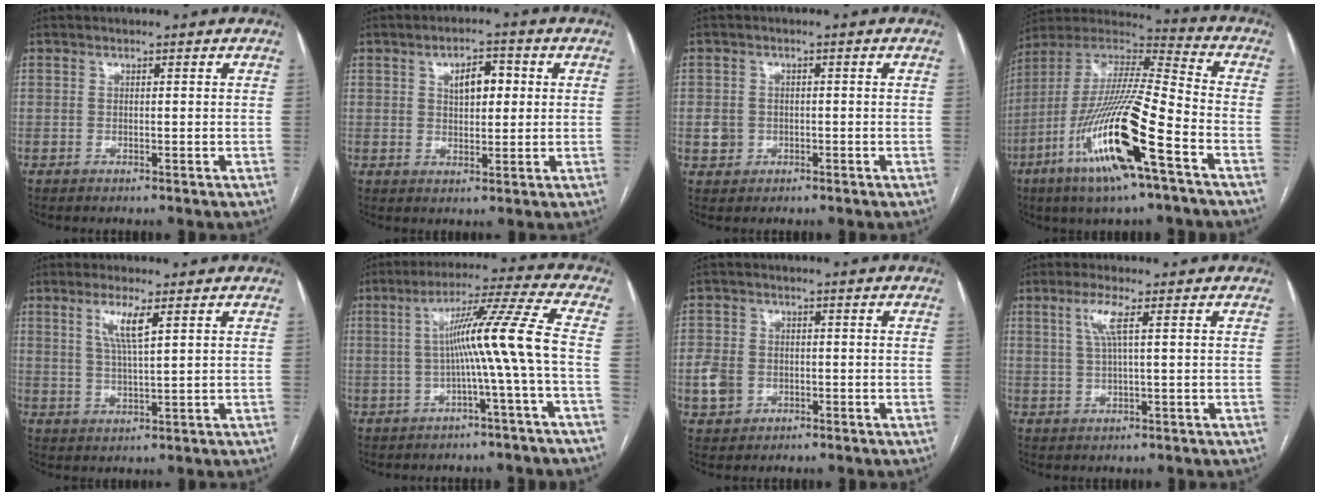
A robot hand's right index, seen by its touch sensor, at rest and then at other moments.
{"total": 5.3, "force": [1.3, 2.7, 4.4], "torque": [-0.070, 0.013, 0.024]}
{"total": 3.2, "force": [-0.8, 3.0, 0.8], "torque": [-0.011, 0.011, -0.004]}
{"total": 21.9, "force": [-9.5, 2.1, 19.6], "torque": [-0.407, -0.037, -0.179]}
{"total": 5.1, "force": [2.2, 0.4, 4.5], "torque": [-0.093, -0.001, 0.044]}
{"total": 10.3, "force": [-1.3, -2.4, 10.0], "torque": [-0.166, 0.019, -0.019]}
{"total": 7.5, "force": [-2.3, 6.5, 3.0], "torque": [-0.091, 0.013, -0.025]}
{"total": 3.9, "force": [1.3, 0.2, 3.7], "torque": [-0.082, 0.005, 0.028]}